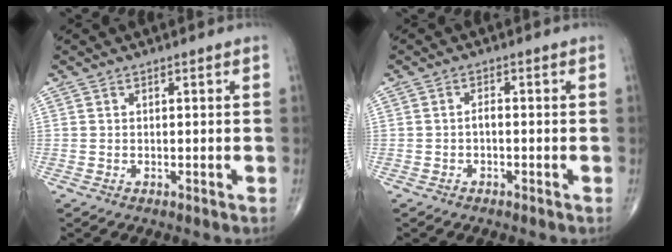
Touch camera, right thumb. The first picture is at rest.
{"total": 1.3, "force": [-0.5, 0.7, 1.0], "torque": [-0.012, 0.004, -0.011]}